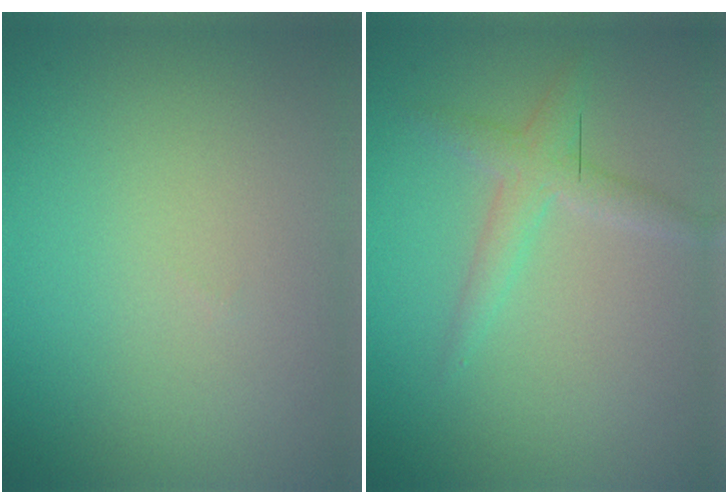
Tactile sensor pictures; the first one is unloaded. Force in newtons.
{"total": 2.1, "press": 2.1, "slide": 0.1}